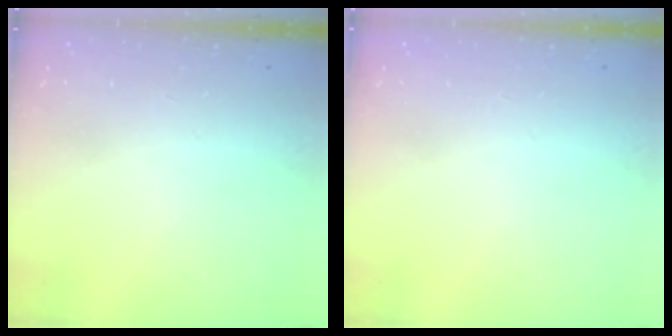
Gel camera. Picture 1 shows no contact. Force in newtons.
{"total": 0.0}